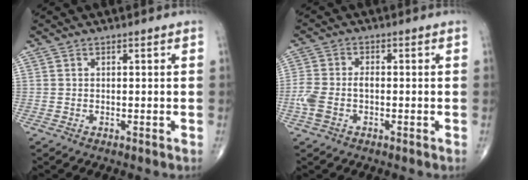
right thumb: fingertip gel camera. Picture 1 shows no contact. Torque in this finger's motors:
{"motor_torque": [1.03, 0.72, 0.84, -0.05, 0.06]}